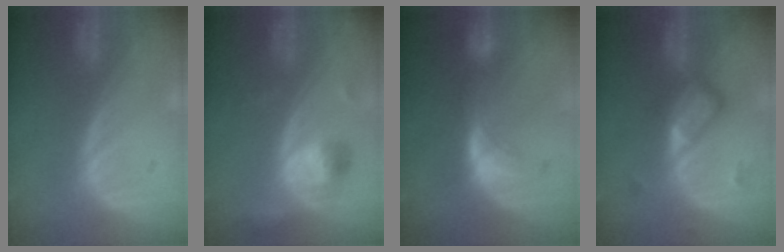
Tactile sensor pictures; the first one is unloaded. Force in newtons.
{"total": 5.3, "press": 4.9, "slide": 2.2}
{"total": 7.6, "press": 6.8, "slide": 3.3}
{"total": 5.9, "press": 5.0, "slide": 3.0}